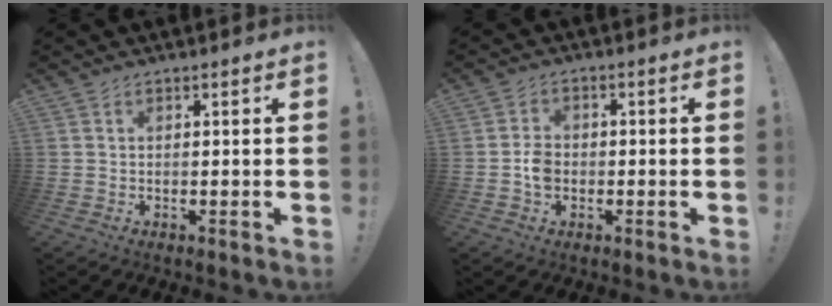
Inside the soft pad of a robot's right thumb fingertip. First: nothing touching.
{"total": 4.7, "force": [-1.4, 3.6, 2.7], "torque": [-0.036, 0.007, -0.026]}